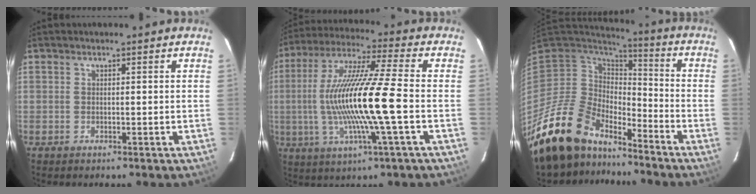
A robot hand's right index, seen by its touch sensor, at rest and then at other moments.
{"total": 17.3, "force": [-2.2, -0.1, 17.1], "torque": [-0.329, -0.004, -0.038]}
{"total": 19.0, "force": [-15.7, 7.9, 7.0], "torque": [-0.160, -0.017, -0.281]}